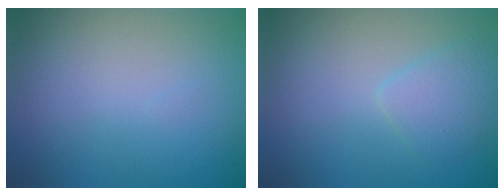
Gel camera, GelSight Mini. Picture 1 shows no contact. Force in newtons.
{"total": 1.9, "press": 1.9, "slide": 0.1}